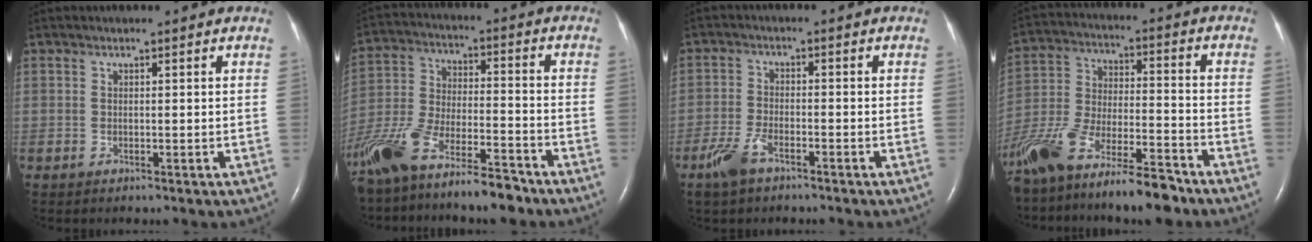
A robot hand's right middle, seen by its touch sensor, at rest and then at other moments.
{"total": 17.1, "force": [-13.9, 3.6, 9.4], "torque": [-0.209, -0.012, -0.250]}
{"total": 4.8, "force": [-3.3, 1.6, 3.0], "torque": [-0.076, -0.004, -0.063]}
{"total": 19.1, "force": [-15.4, 3.4, 10.8], "torque": [-0.235, -0.020, -0.273]}